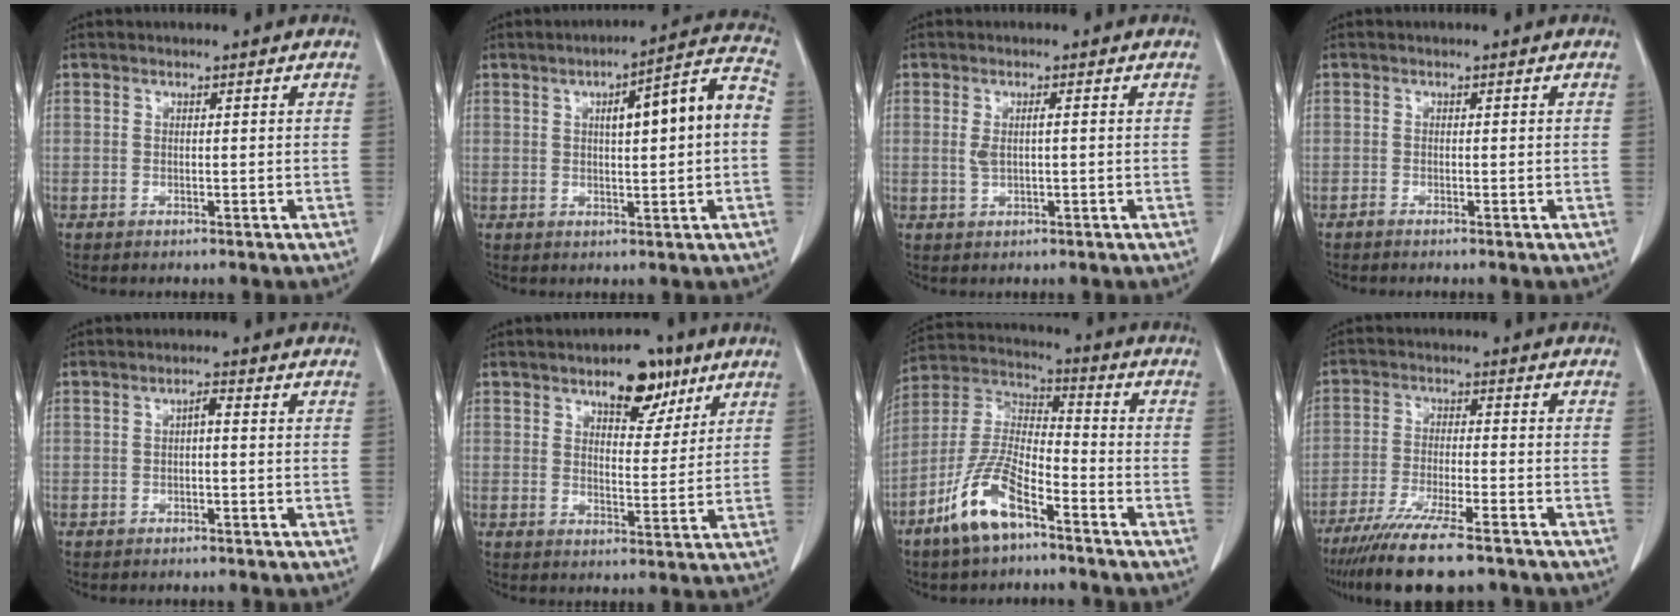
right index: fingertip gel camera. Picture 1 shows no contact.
{"total": 11.5, "force": [1.2, 2.0, 11.3], "torque": [-0.158, 0.036, 0.020]}
{"total": 2.9, "force": [0.2, 1.1, 2.7], "torque": [-0.062, 0.010, 0.008]}
{"total": 0.6, "force": [-0.4, 0.2, 0.4], "torque": [-0.008, 0.001, -0.007]}
{"total": 1.7, "force": [0.0, 0.7, 1.5], "torque": [-0.029, 0.007, 0.001]}
{"total": 8.6, "force": [5.4, 4.0, 5.4], "torque": [-0.079, 0.005, 0.085]}
{"total": 12.4, "force": [-7.4, 4.0, 9.2], "torque": [-0.204, -0.001, -0.143]}
{"total": 14.5, "force": [-11.1, 2.2, 9.0], "torque": [-0.169, -0.036, -0.183]}